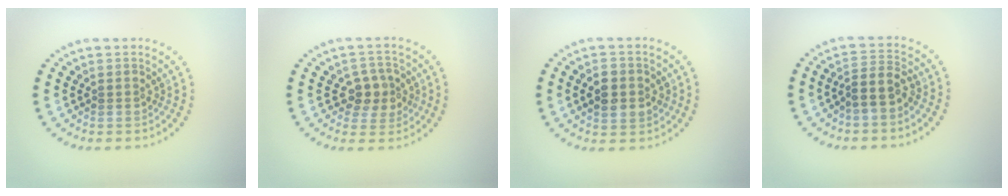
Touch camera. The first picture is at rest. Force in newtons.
{"total": 3.0, "press": 2.8, "slide": 0.9}
{"total": 3.4, "press": 3.4, "slide": 0.3}
{"total": 2.7, "press": 2.3, "slide": 1.4}